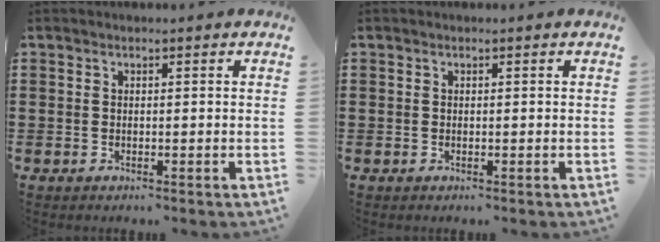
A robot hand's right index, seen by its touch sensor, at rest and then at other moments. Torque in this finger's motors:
{"motor_torque": [0.00, 0.00, 0.01, 0.00]}